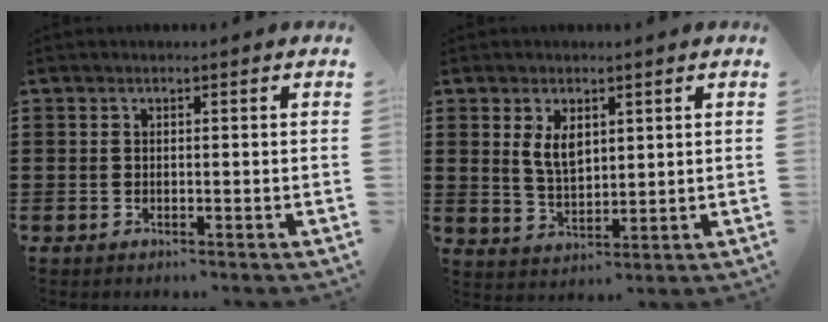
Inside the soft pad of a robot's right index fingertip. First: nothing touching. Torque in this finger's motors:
{"motor_torque": [0.85, 0.70, 0.18, 0.13]}